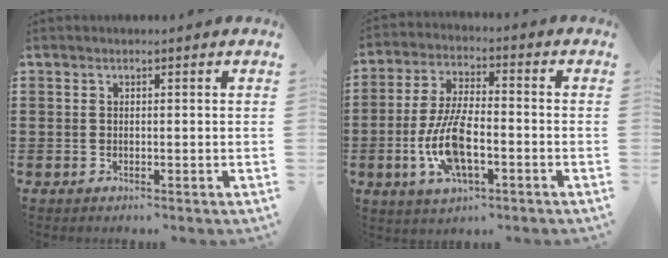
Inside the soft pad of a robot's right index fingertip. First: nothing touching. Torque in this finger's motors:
{"motor_torque": [2.14, 0.00, 0.43, 0.21]}